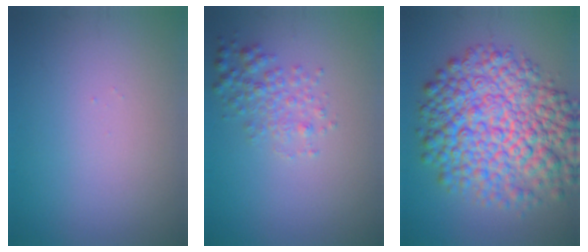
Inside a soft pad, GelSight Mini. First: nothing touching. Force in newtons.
{"total": 2.4, "press": 2.4, "slide": 0.1}
{"total": 11.9, "press": 11.9, "slide": 0.2}